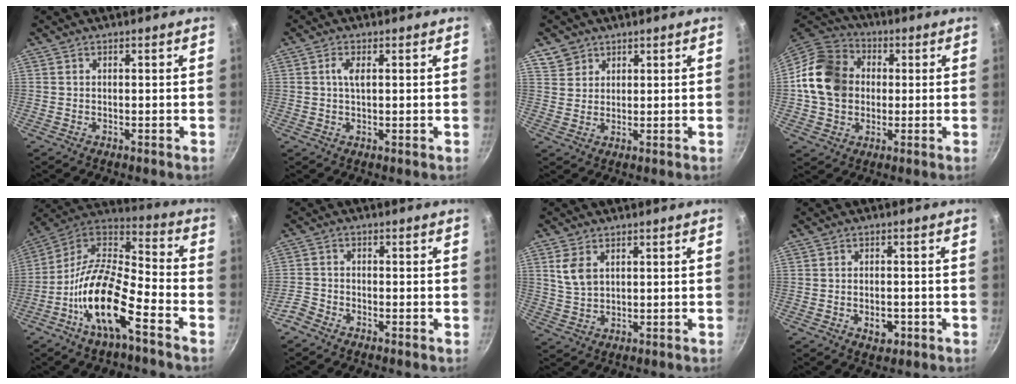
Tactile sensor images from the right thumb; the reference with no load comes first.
{"total": 2.7, "force": [0.6, 0.9, 2.5], "torque": [-0.052, 0.002, 0.010]}
{"total": 4.3, "force": [2.7, 3.3, 0.4], "torque": [0.013, 0.002, 0.051]}
{"total": 15.6, "force": [1.1, 12.8, 8.8], "torque": [-0.142, 0.025, 0.007]}
{"total": 18.4, "force": [-8.3, 6.6, 15.0], "torque": [-0.266, 0.062, -0.174]}
{"total": 3.0, "force": [-2.4, 1.5, 1.0], "torque": [-0.027, 0.021, -0.058]}
{"total": 5.4, "force": [2.1, 3.4, 3.7], "torque": [-0.067, -0.009, 0.046]}
{"total": 3.8, "force": [-1.4, 2.4, 2.6], "torque": [-0.030, 0.009, -0.016]}